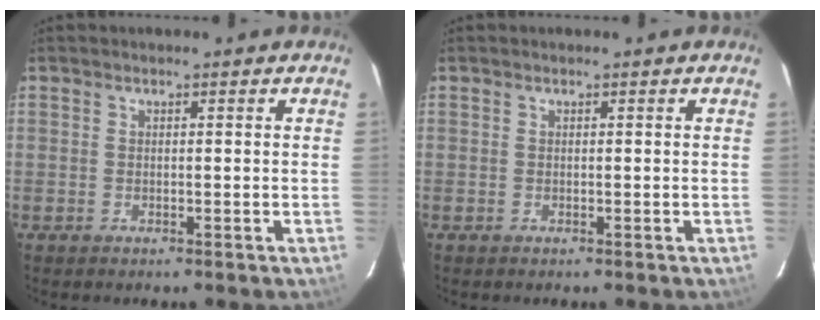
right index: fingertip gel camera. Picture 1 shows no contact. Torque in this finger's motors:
{"motor_torque": [0.00, 0.00, 0.00, 0.00]}